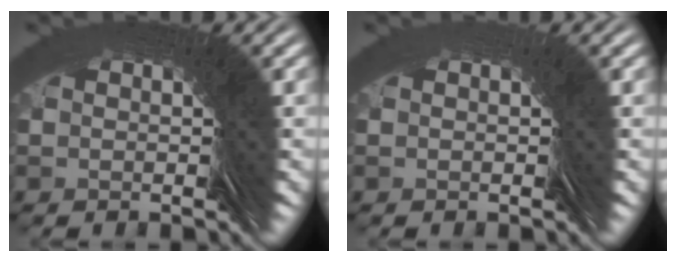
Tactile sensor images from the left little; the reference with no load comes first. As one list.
[{"total": 0.6, "force": [0.3, -0.2, -0.5], "torque": [0.008, 0.004, 0.003]}]